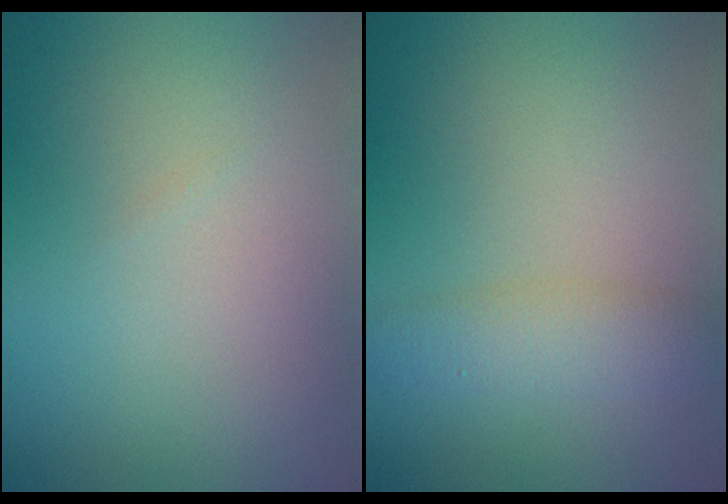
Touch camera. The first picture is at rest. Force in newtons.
{"total": 3.0, "press": 3.0, "slide": 0.0}